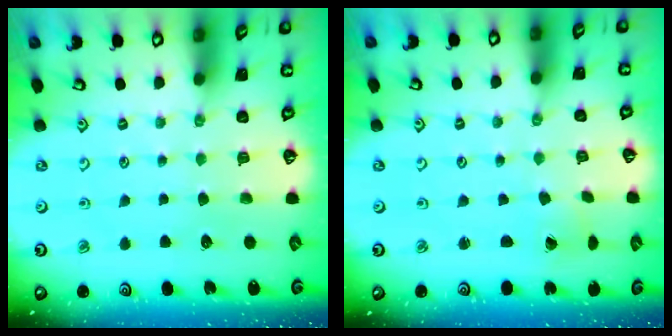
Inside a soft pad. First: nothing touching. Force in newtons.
{"total": 0.9, "press": 0.9, "slide": 0.0}